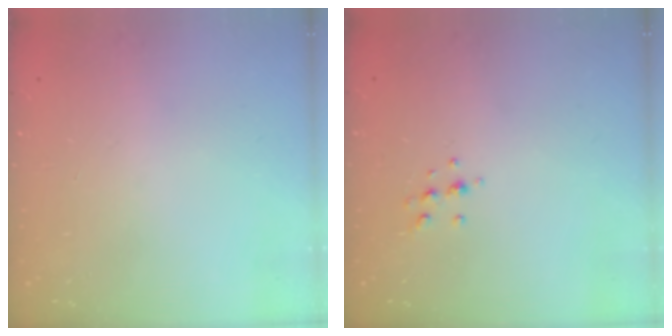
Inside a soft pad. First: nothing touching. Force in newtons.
{"total": 5.5, "press": 5.3, "slide": 1.5}